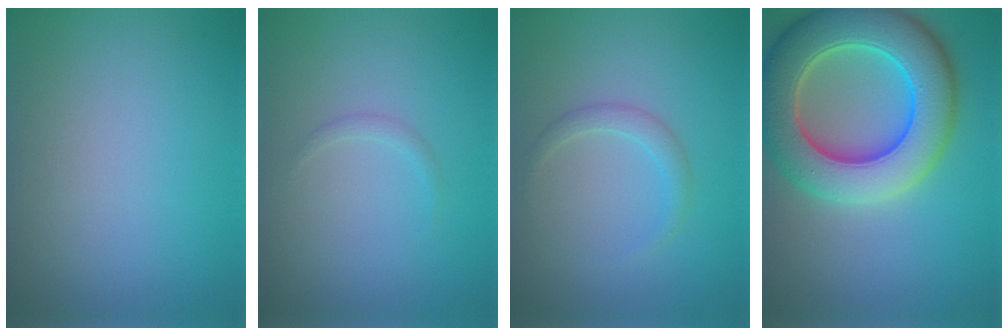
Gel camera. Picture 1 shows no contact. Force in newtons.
{"total": 0.7, "press": 0.7, "slide": 0.0}
{"total": 1.5, "press": 1.5, "slide": 0.1}
{"total": 10.9, "press": 10.9, "slide": 0.4}